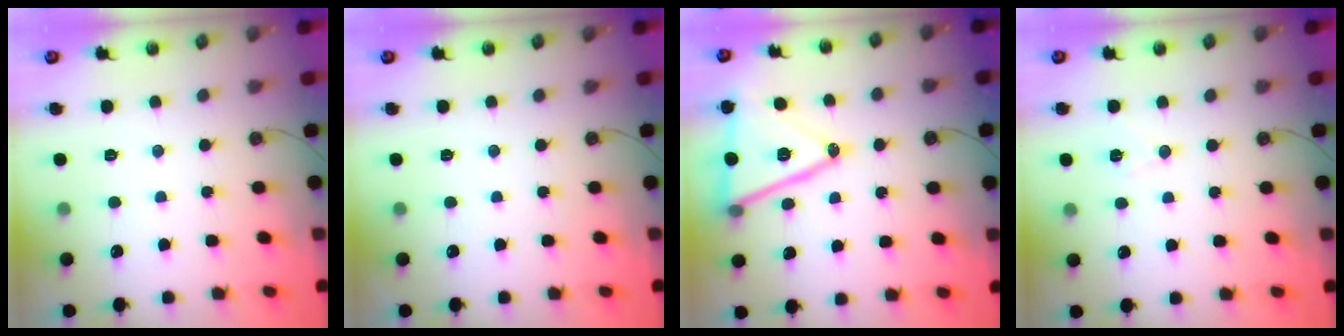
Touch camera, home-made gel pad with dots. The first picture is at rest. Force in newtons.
{"total": 0.0}
{"total": 17.9, "press": 17.6, "slide": 3.4}
{"total": 6.1, "press": 5.3, "slide": 2.9}